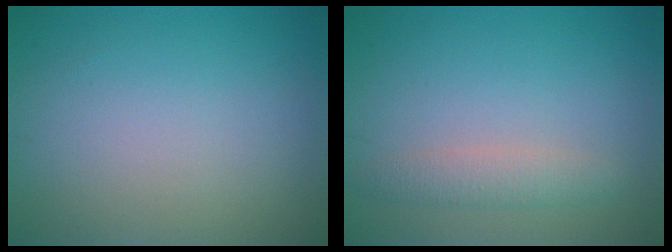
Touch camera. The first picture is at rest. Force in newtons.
{"total": 2.1, "press": 2.1, "slide": 0.0}